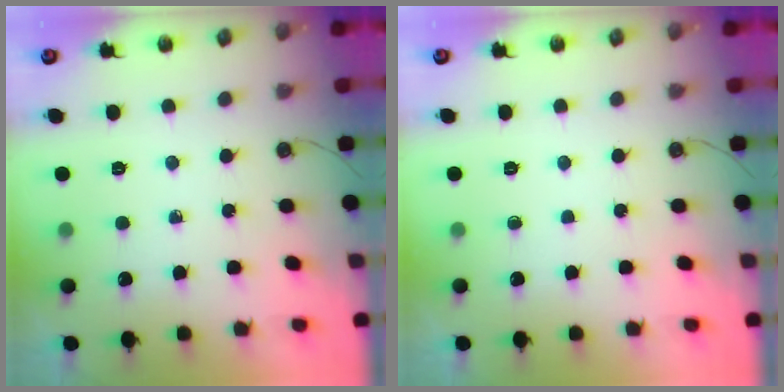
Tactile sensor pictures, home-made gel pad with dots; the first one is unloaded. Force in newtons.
{"total": 0.0}